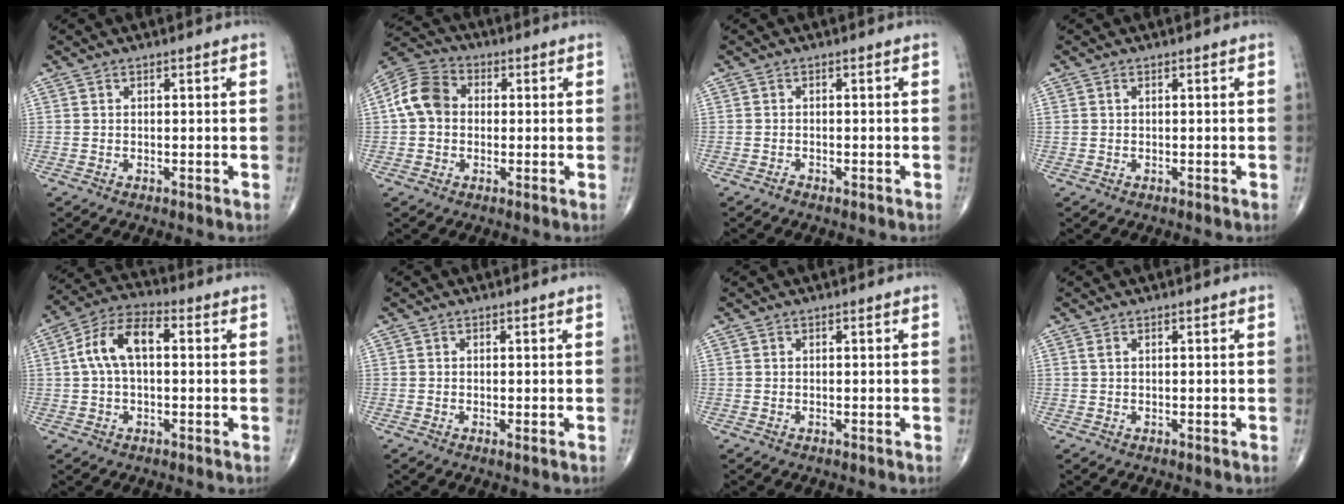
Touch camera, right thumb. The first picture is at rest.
{"total": 8.6, "force": [0.4, 6.8, 5.3], "torque": [-0.095, 0.026, -0.005]}
{"total": 0.5, "force": [-0.5, 0.2, 0.1], "torque": [-0.004, 0.000, -0.011]}
{"total": 0.5, "force": [0.2, 0.3, 0.4], "torque": [-0.010, 0.007, 0.006]}
{"total": 10.0, "force": [1.2, 5.3, 8.4], "torque": [-0.165, 0.034, 0.013]}
{"total": 0.6, "force": [-0.1, 0.1, 0.5], "torque": [-0.013, -0.003, -0.003]}
{"total": 0.0}
{"total": 0.5, "force": [0.2, 0.1, 0.5], "torque": [-0.016, 0.006, 0.005]}